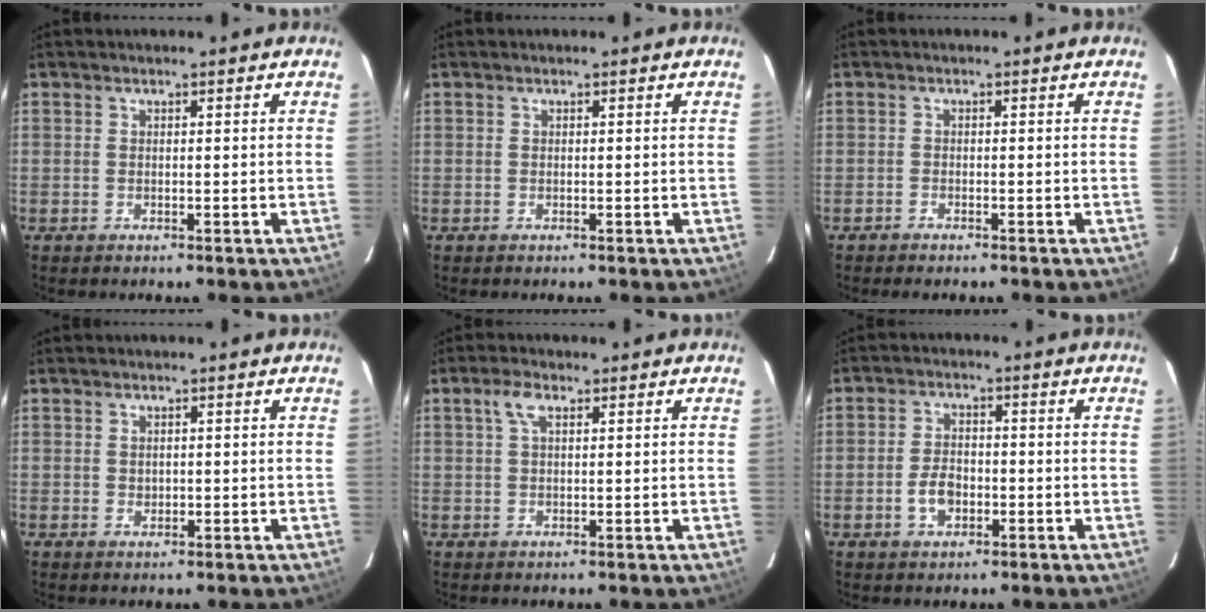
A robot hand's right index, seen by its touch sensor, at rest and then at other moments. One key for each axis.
{"total": 0.0}
{"total": 1.4, "fx": -1.3, "fy": 0.3, "fz": 0.4, "tx": -0.017, "ty": -0.002, "tz": -0.027}
{"total": 1.0, "fx": 0.2, "fy": 0.9, "fz": 0.2, "tx": 0.000, "ty": 0.001, "tz": 0.005}
{"total": 2.8, "fx": 1.3, "fy": 1.3, "fz": 2.2, "tx": -0.045, "ty": 0.008, "tz": 0.024}
{"total": 4.8, "fx": -1.7, "fy": 3.2, "fz": 3.2, "tx": -0.065, "ty": 0.009, "tz": -0.027}